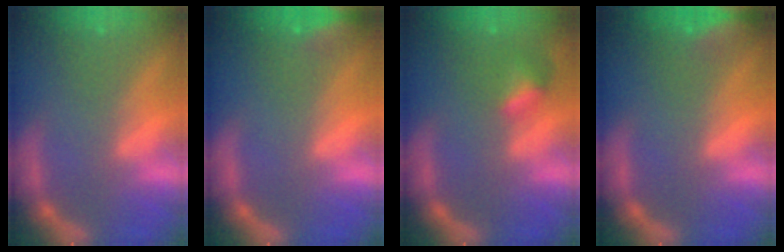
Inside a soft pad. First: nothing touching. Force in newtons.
{"total": 4.0}
{"total": 2.4}
{"total": 5.0}